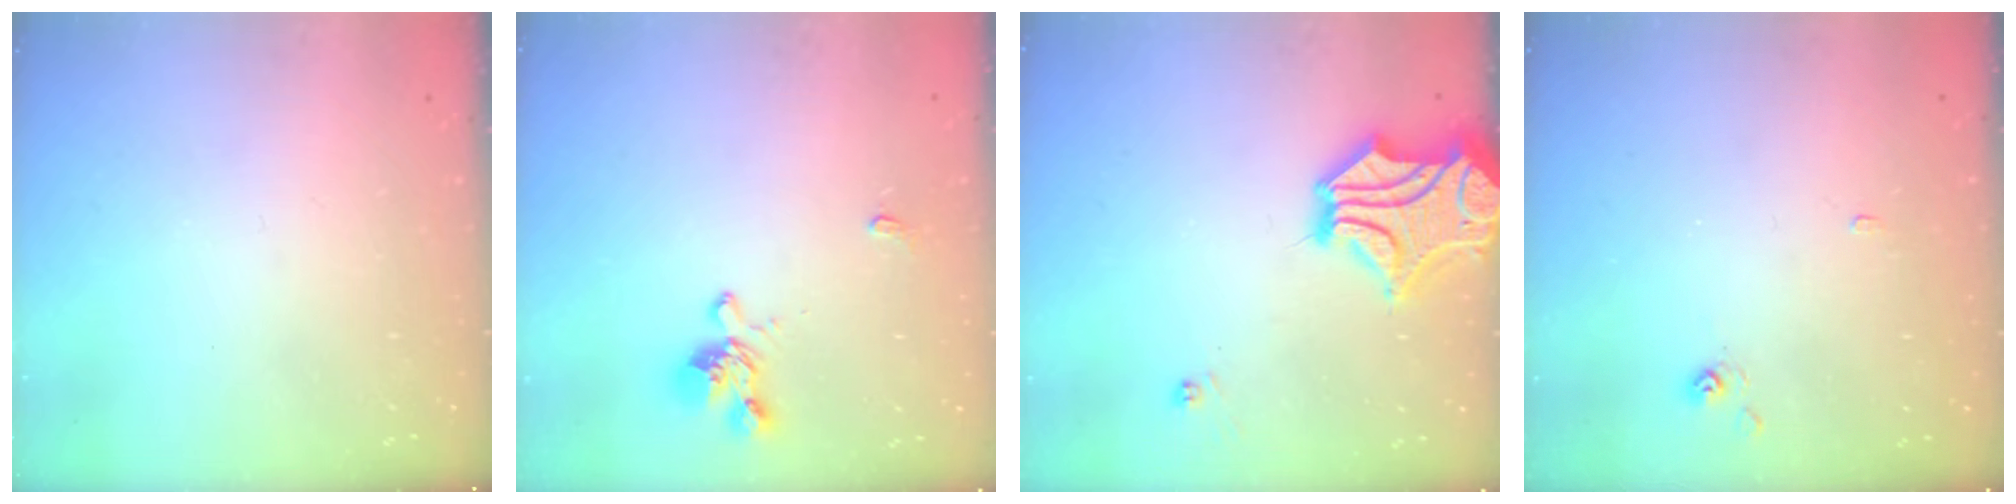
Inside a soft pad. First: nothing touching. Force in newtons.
{"total": 1.6, "press": 1.1, "slide": 1.1}
{"total": 7.0, "press": 6.7, "slide": 2.1}
{"total": 3.7, "press": 3.7, "slide": 0.0}